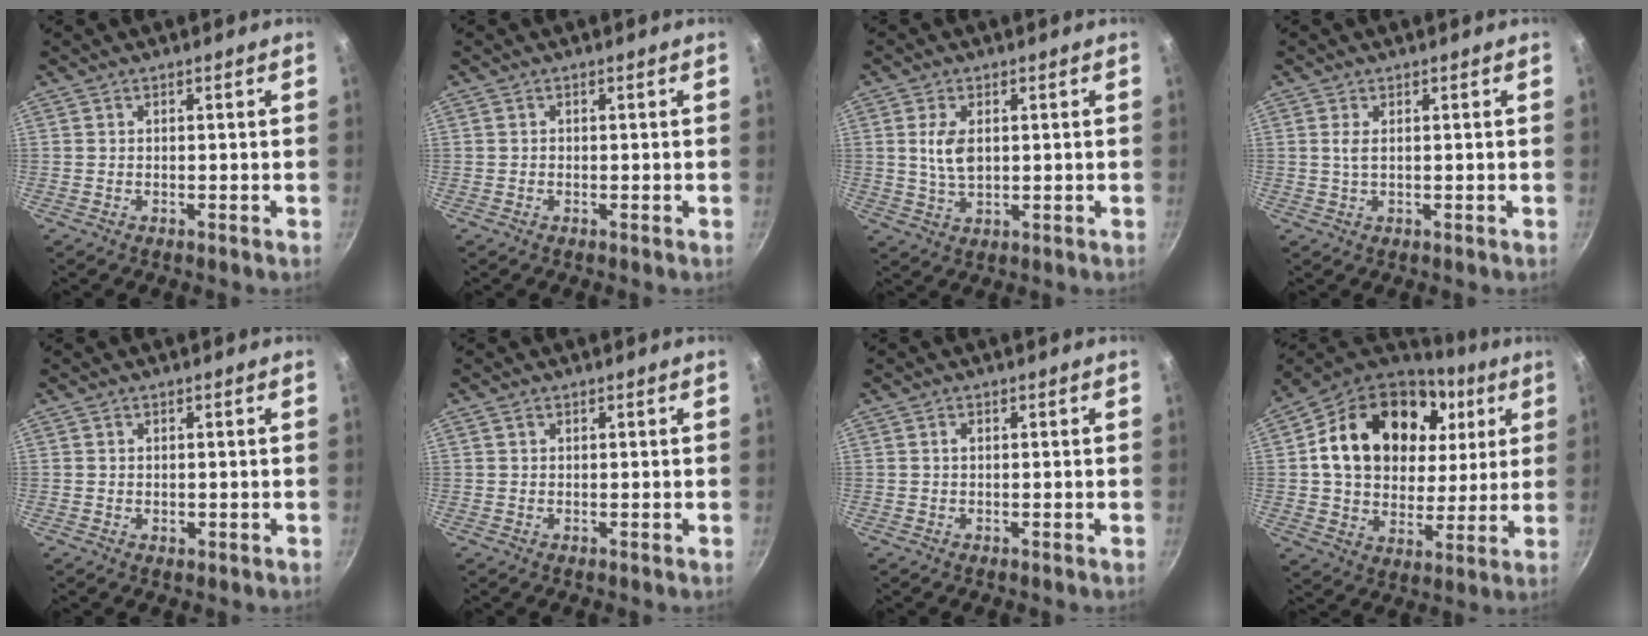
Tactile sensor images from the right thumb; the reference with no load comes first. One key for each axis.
{"total": 0.0}
{"total": 5.6, "fx": 0.9, "fy": 3.1, "fz": 4.6, "tx": -0.086, "ty": -0.007, "tz": 0.021}
{"total": 1.7, "fx": 0.3, "fy": 0.5, "fz": 1.5, "tx": -0.034, "ty": -0.003, "tz": 0.009}
{"total": 0.8, "fx": 0.0, "fy": 0.6, "fz": 0.4, "tx": -0.004, "ty": -0.001, "tz": 0.000}
{"total": 0.7, "fx": 0.4, "fy": 0.5, "fz": 0.3, "tx": -0.005, "ty": 0.000, "tz": 0.006}
{"total": 0.7, "fx": 0.1, "fy": 0.4, "fz": 0.6, "tx": -0.012, "ty": 0.003, "tz": 0.002}
{"total": 26.0, "fx": 7.7, "fy": 18.6, "fz": 16.4, "tx": -0.267, "ty": 0.005, "tz": 0.130}